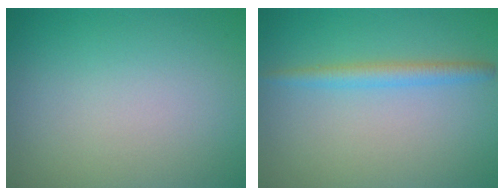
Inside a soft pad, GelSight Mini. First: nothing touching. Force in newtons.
{"total": 2.1, "press": 2.1, "slide": 0.2}